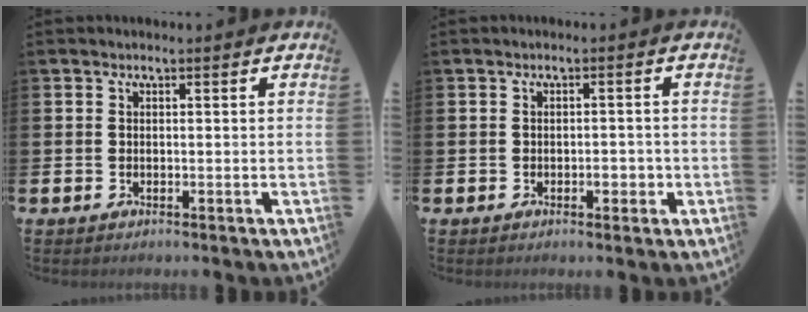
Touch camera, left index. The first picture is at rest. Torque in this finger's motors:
{"motor_torque": [-0.02, -0.01, 0.00, 0.00]}